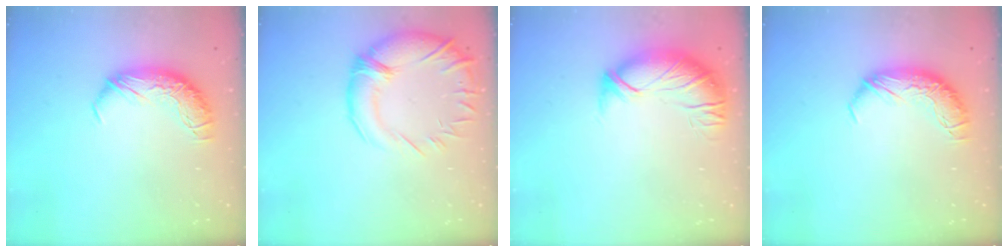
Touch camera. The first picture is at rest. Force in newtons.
{"total": 5.5, "press": 3.7, "slide": 4.0}
{"total": 2.9, "press": 1.4, "slide": 2.5}
{"total": 0.0}